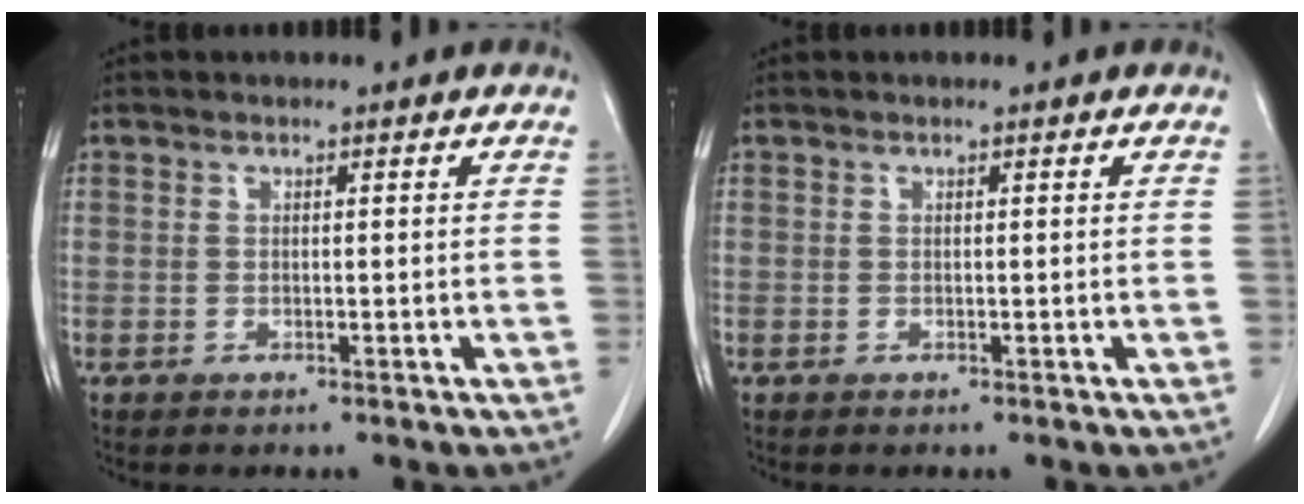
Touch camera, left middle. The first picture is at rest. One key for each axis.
{"total": 0.0}